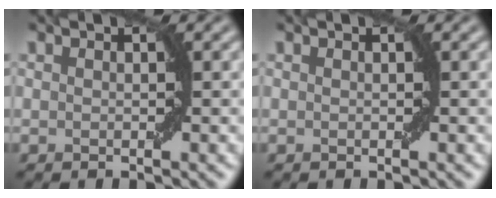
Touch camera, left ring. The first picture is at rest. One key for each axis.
{"total": 0.0}